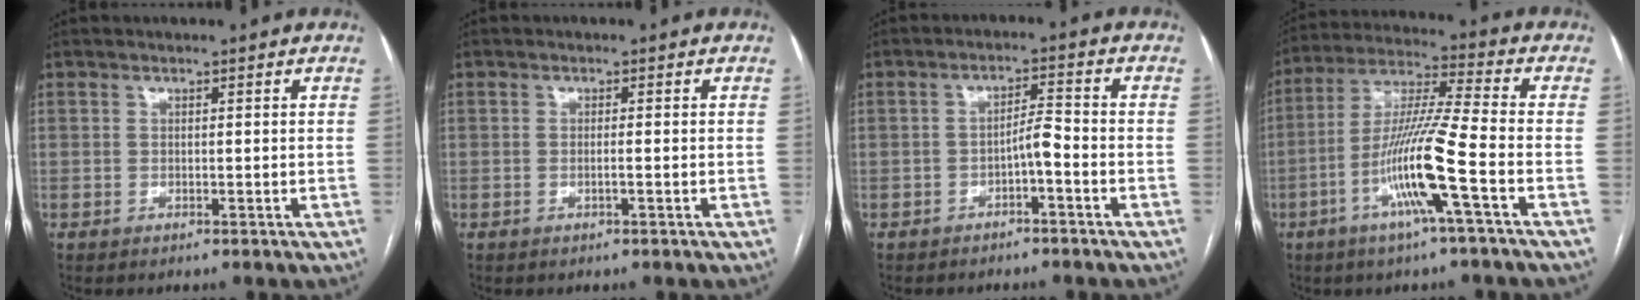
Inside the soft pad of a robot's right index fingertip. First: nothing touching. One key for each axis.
{"total": 0.9, "fx": -0.3, "fy": -0.1, "fz": 0.8, "tx": -0.017, "ty": 0.000, "tz": -0.005}
{"total": 3.2, "fx": -1.7, "fy": 0.4, "fz": 2.7, "tx": -0.043, "ty": 0.010, "tz": -0.027}
{"total": 13.0, "fx": -4.8, "fy": -0.9, "fz": 12.0, "tx": -0.235, "ty": -0.001, "tz": -0.097}